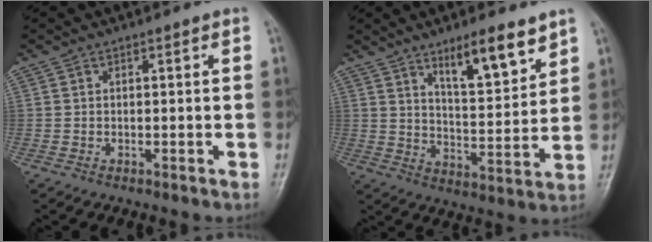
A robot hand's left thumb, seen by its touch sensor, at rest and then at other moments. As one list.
[{"total": 11.1, "force": [7.3, 2.9, 7.8], "torque": [-0.106, -0.051, 0.123]}]